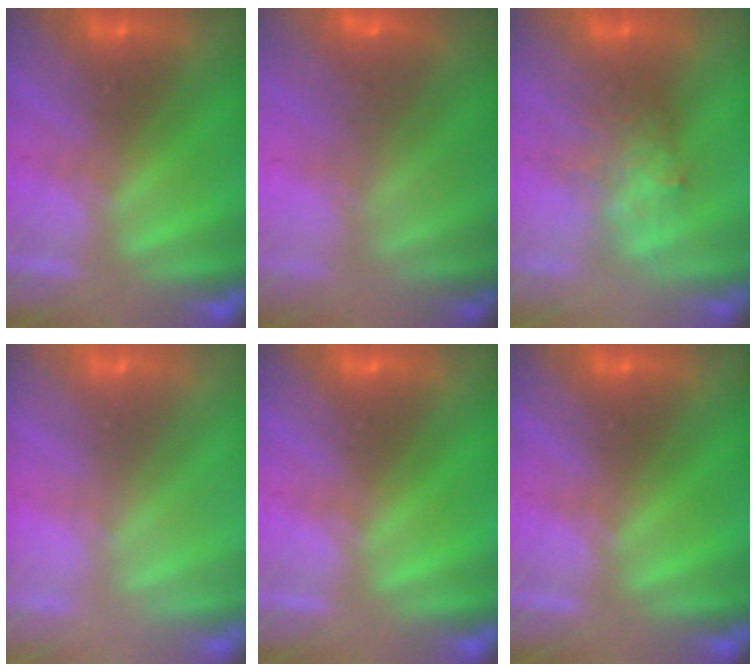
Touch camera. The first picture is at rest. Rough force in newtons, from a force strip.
{"total": 2.4}
{"total": 2.6}
{"total": 2.8}
{"total": 0.0}
{"total": 0.0}